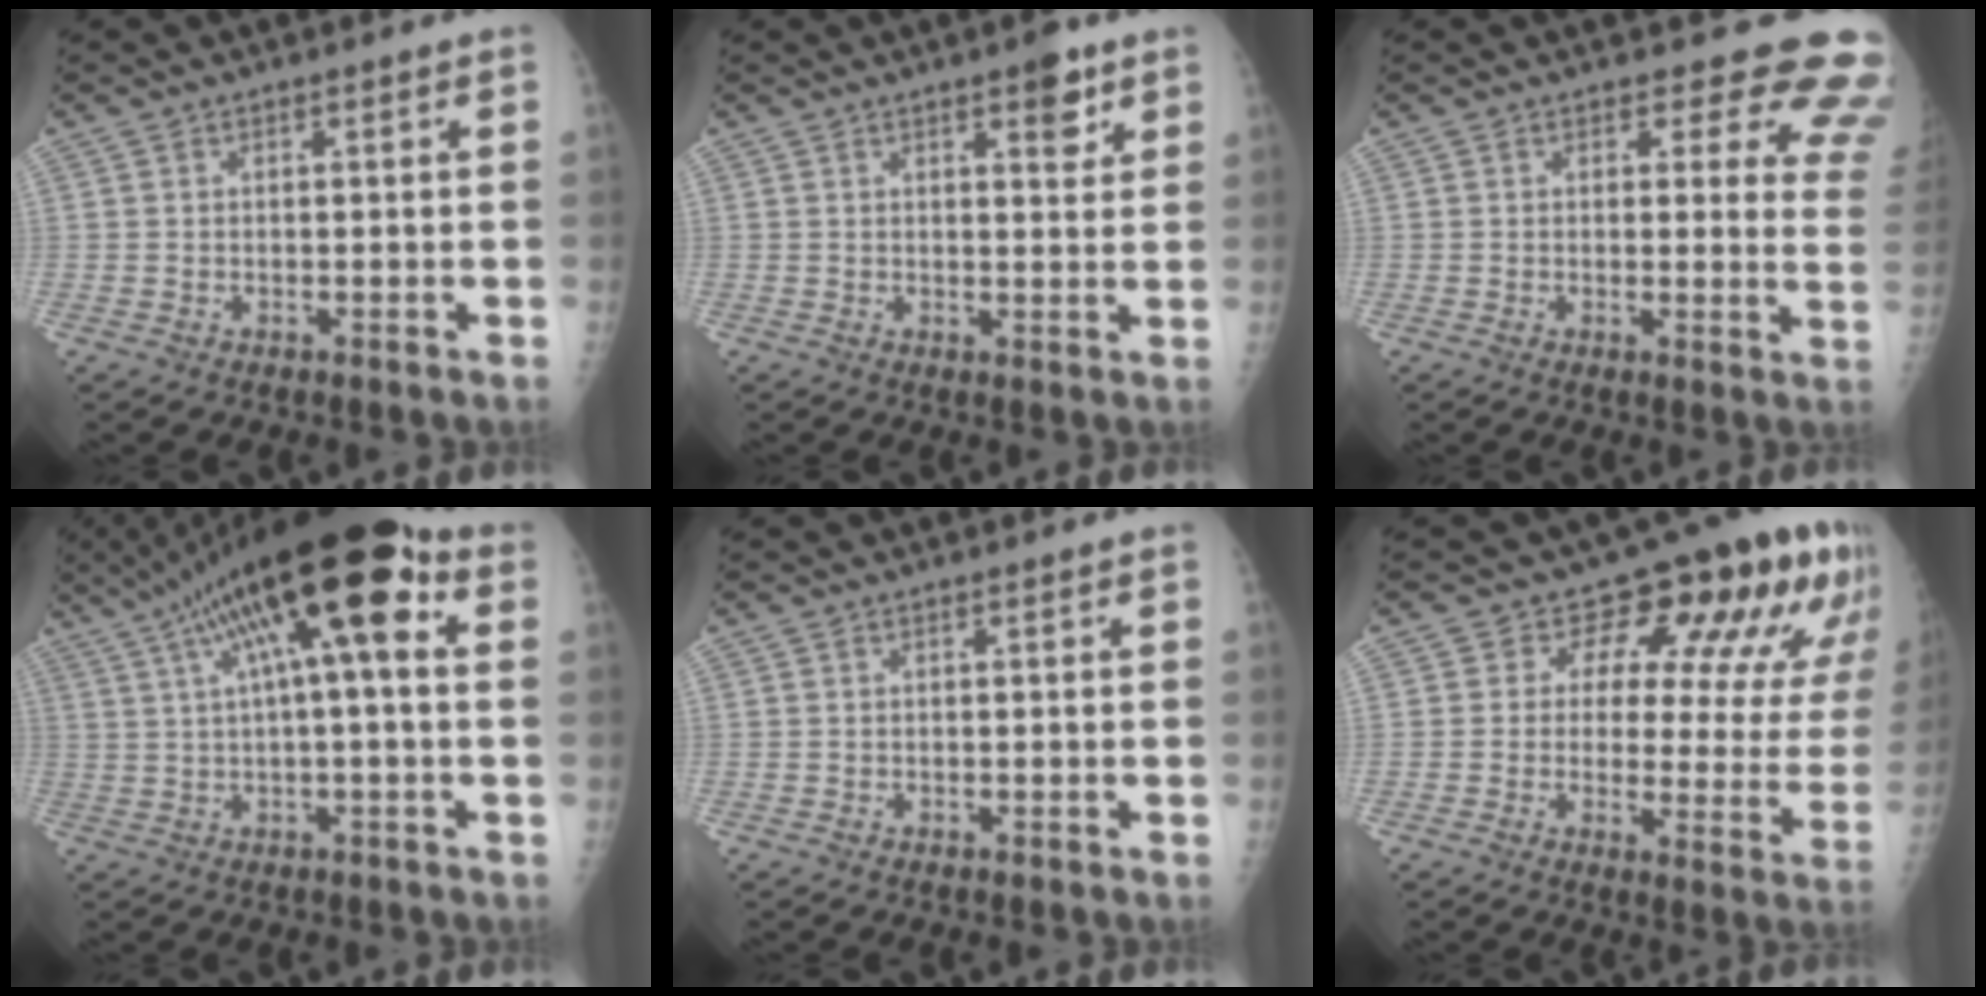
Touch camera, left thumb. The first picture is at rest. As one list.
[{"total": 4.6, "force": [2.7, 1.8, 3.2], "torque": [-0.029, -0.013, 0.034]}, {"total": 11.8, "force": [10.4, 4.6, 3.0], "torque": [0.026, -0.073, 0.078]}, {"total": 19.0, "force": [6.1, 5.1, 17.2], "torque": [-0.293, 0.040, 0.092]}, {"total": 0.0}, {"total": 17.8, "force": [10.1, 9.1, 11.5], "torque": [-0.089, -0.044, 0.105]}]